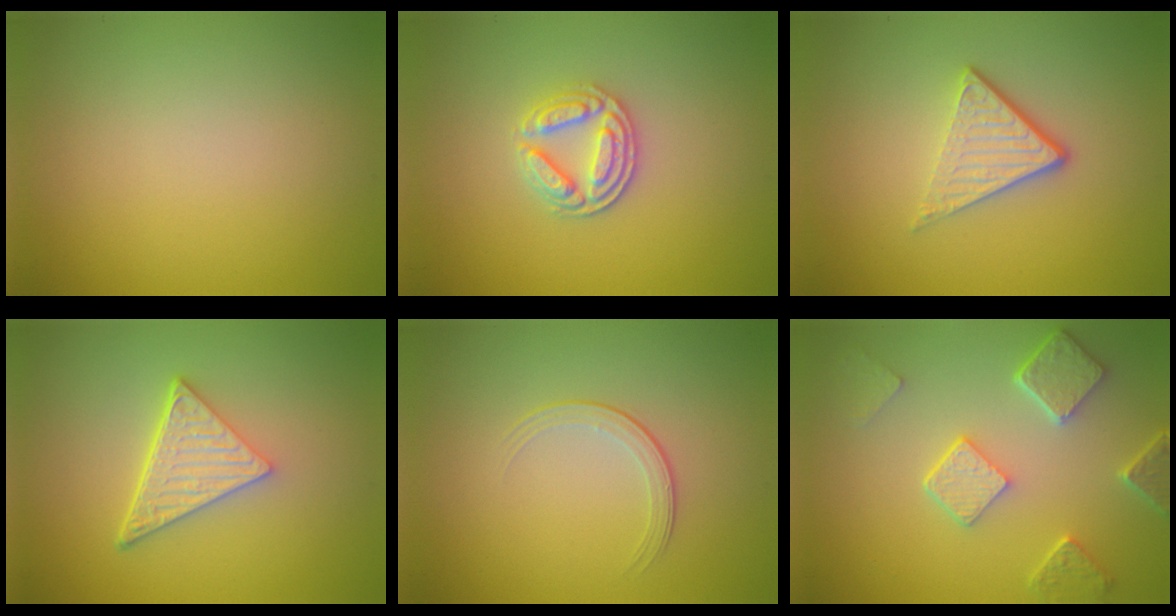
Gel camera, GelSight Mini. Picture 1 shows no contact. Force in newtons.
{"total": 3.3, "press": 3.0, "slide": 1.3}
{"total": 3.7, "press": 2.5, "slide": 2.7}
{"total": 4.9, "press": 3.5, "slide": 3.4}
{"total": 1.7, "press": 0.9, "slide": 1.4}
{"total": 4.8, "press": 3.7, "slide": 2.9}